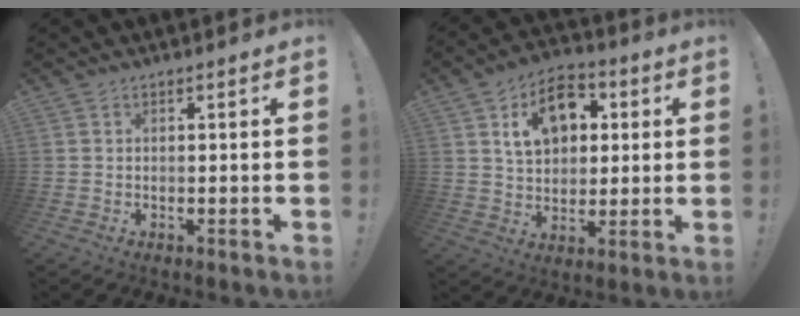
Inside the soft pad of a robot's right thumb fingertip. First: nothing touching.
{"total": 14.6, "force": [5.3, 10.6, 8.5], "torque": [-0.118, -0.009, 0.101]}